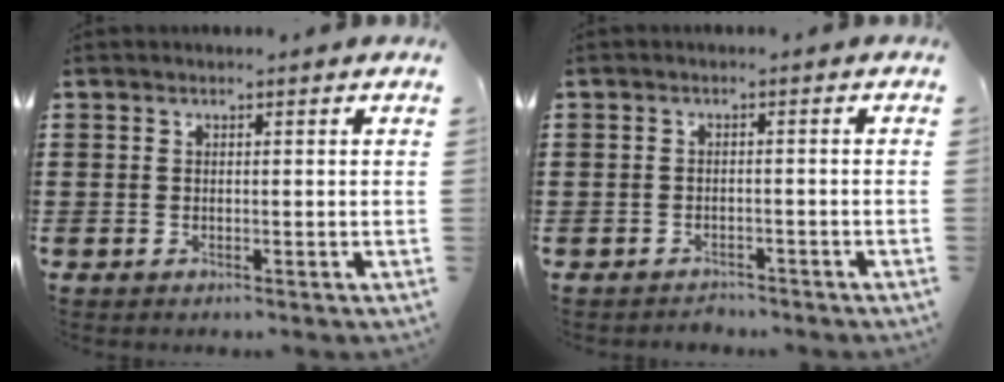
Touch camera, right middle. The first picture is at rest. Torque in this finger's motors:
{"motor_torque": [-1.76, 0.38, -0.59, -0.18]}